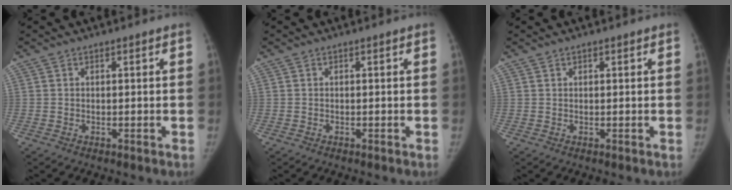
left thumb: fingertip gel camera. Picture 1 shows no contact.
{"total": 0.0}
{"total": 0.6, "force": [0.5, 0.3, 0.3], "torque": [-0.004, -0.003, 0.007]}